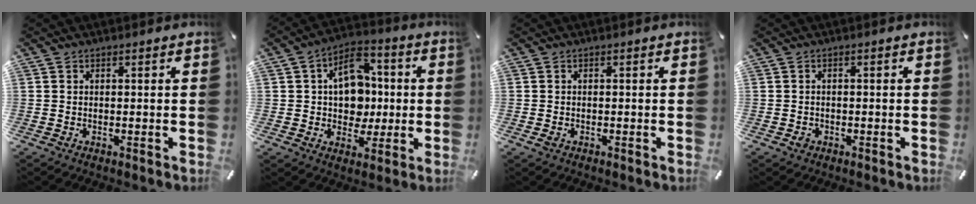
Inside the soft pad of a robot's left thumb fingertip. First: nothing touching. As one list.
[{"total": 12.1, "force": [1.0, 10.0, 6.8], "torque": [-0.094, 0.012, 0.025]}, {"total": 1.0, "force": [-0.4, 0.6, 0.7], "torque": [-0.012, -0.001, -0.008]}, {"total": 1.7, "force": [-0.7, 1.3, 0.8], "torque": [-0.016, 0.004, -0.014]}]